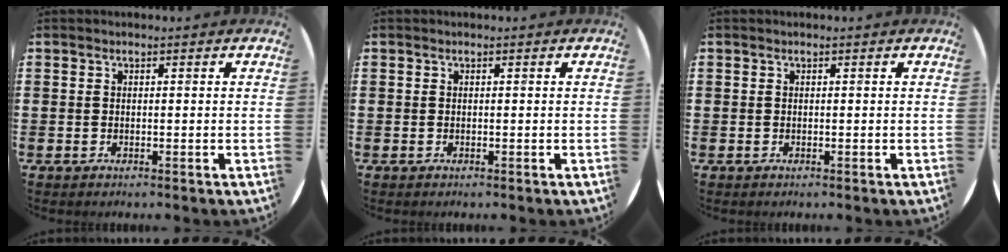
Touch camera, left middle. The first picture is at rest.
{"total": 0.0}
{"total": 0.0}